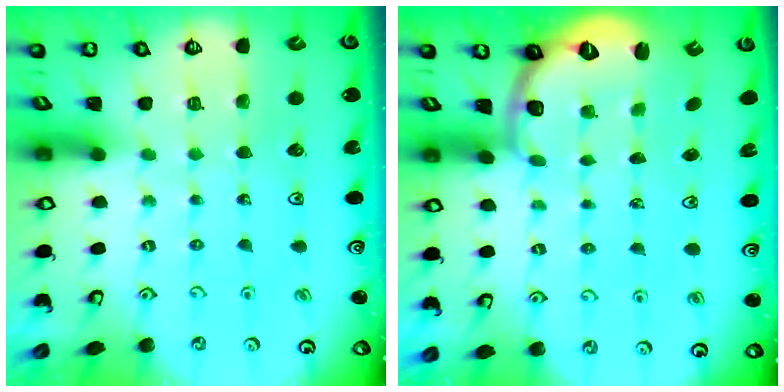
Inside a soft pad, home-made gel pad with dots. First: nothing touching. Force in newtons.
{"total": 2.7, "press": 1.6, "slide": 2.1}